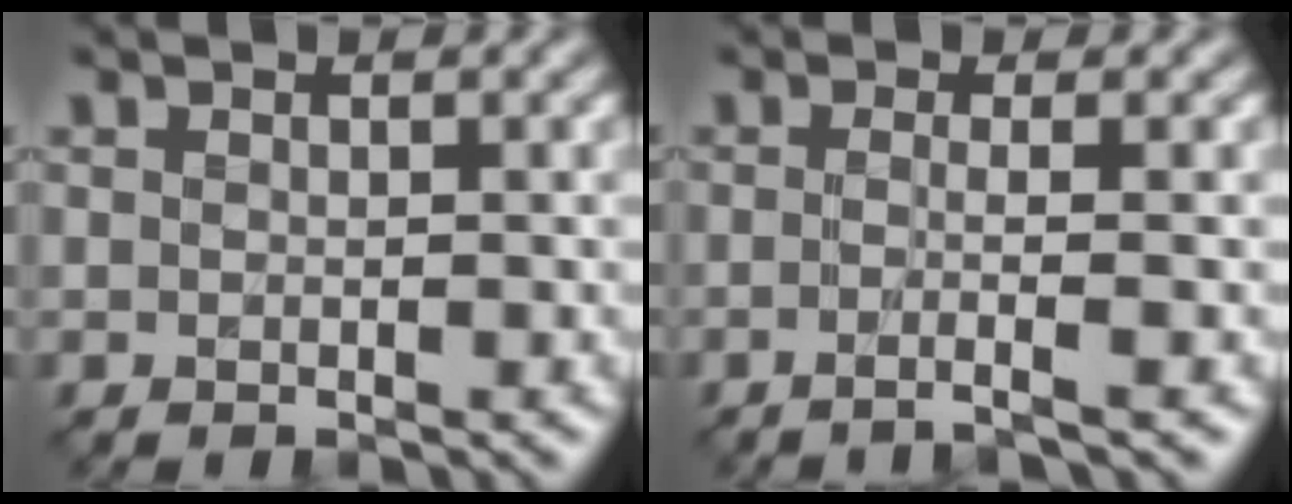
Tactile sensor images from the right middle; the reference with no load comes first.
{"total": 2.5, "force": [-0.7, 0.7, 2.3], "torque": [-0.022, -0.012, -0.028]}